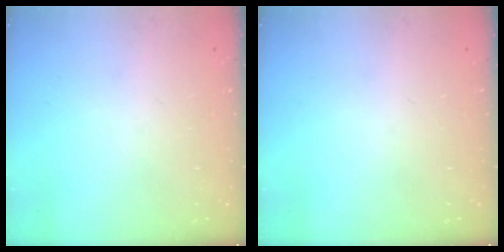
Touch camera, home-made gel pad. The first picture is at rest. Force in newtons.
{"total": 0.0}